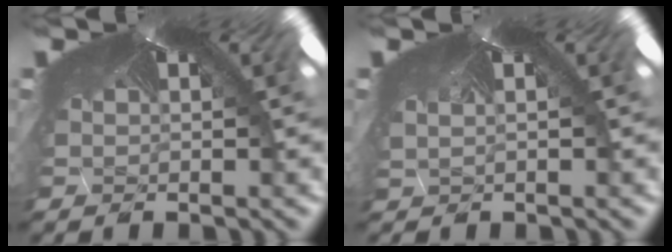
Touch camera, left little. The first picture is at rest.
{"total": 1.0, "force": [-0.4, -0.6, -0.7], "torque": [0.006, -0.008, 0.002]}